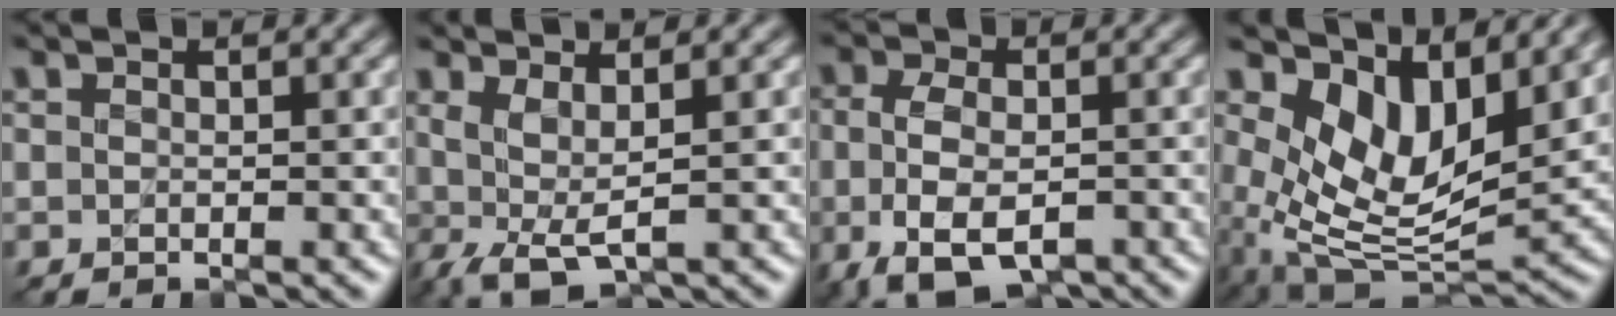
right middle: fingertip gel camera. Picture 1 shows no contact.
{"total": 3.0, "force": [-0.1, 1.1, 2.8], "torque": [-0.066, -0.008, 0.002]}
{"total": 6.9, "force": [-2.7, 4.1, 4.8], "torque": [-0.100, -0.014, -0.045]}
{"total": 8.2, "force": [2.4, 4.9, 6.1], "torque": [-0.121, -0.023, 0.047]}